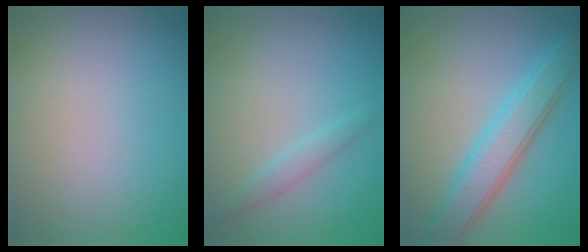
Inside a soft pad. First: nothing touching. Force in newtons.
{"total": 1.4, "press": 1.4, "slide": 0.0}
{"total": 4.8, "press": 4.8, "slide": 0.2}